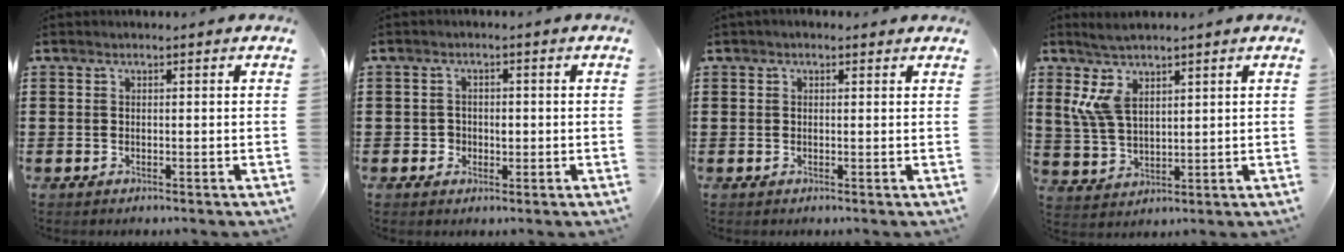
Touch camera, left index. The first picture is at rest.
{"total": 1.9, "force": [-0.3, 1.8, 0.6], "torque": [-0.018, 0.006, -0.010]}
{"total": 0.7, "force": [0.3, 0.5, 0.4], "torque": [-0.010, 0.007, 0.005]}
{"total": 7.1, "force": [4.0, 3.2, 4.9], "torque": [-0.123, -0.003, 0.069]}